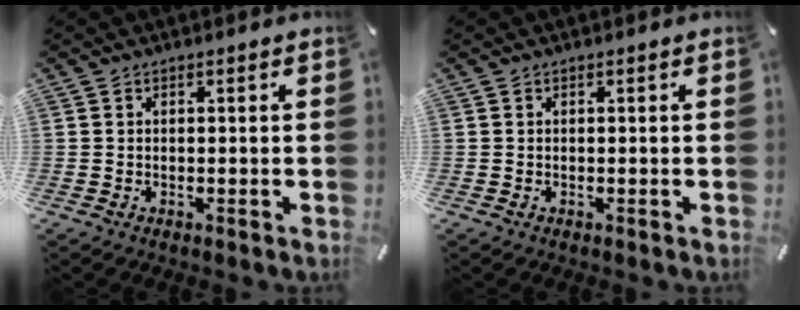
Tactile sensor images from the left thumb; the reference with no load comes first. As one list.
[{"total": 0.0}]